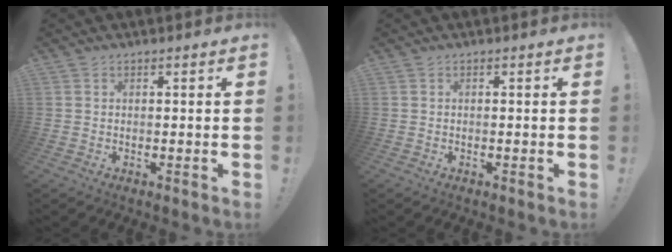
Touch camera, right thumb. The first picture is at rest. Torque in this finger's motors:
{"motor_torque": [-0.04, 0.04, 0.05, -0.02, 0.03]}